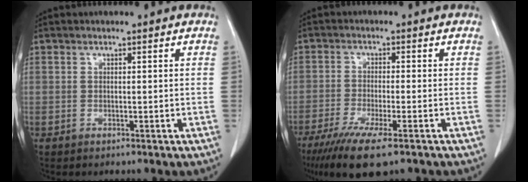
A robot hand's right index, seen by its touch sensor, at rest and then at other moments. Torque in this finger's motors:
{"motor_torque": [1.09, -1.05, 0.51, 0.15]}